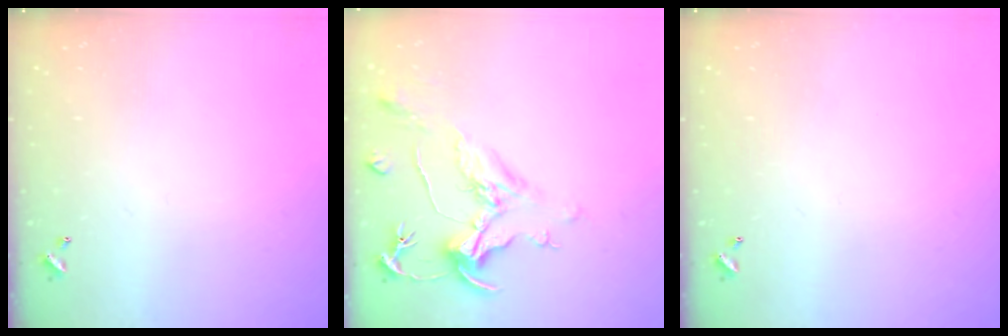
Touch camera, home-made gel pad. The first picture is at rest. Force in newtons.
{"total": 2.1, "press": 1.7, "slide": 1.3}
{"total": 0.0}